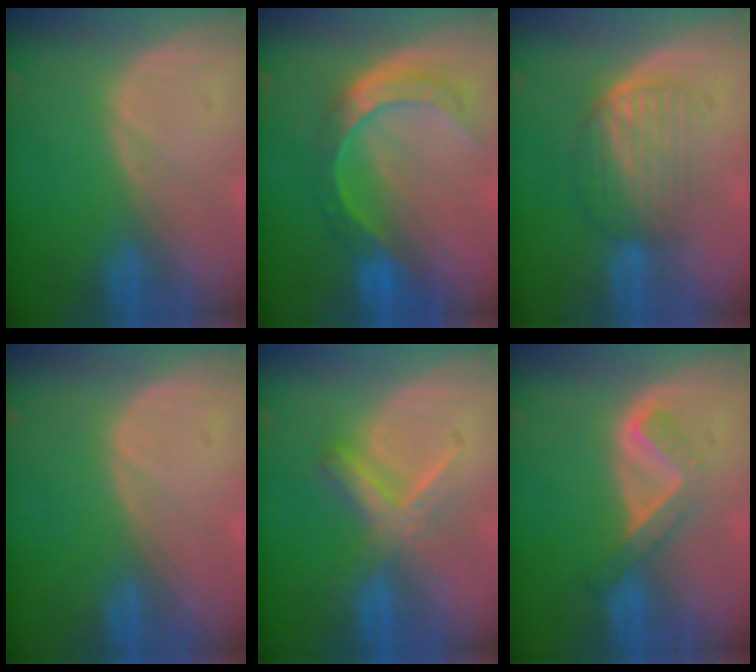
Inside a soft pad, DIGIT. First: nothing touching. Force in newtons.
{"total": 8.5, "press": 7.2, "slide": 4.6}
{"total": 5.8, "press": 5.5, "slide": 2.0}
{"total": 0.6, "press": 0.1, "slide": 0.6}
{"total": 5.5, "press": 5.5, "slide": 1.0}
{"total": 5.2, "press": 4.5, "slide": 2.7}